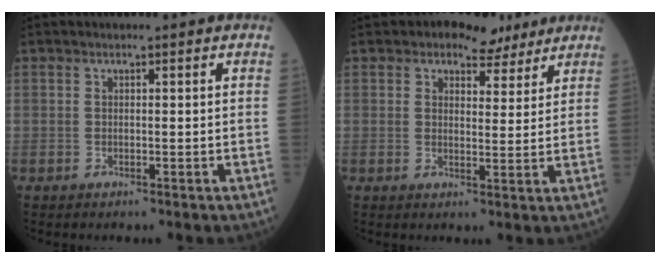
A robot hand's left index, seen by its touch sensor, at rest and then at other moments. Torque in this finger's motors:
{"motor_torque": [0.81, -0.77, 0.23, 0.02]}